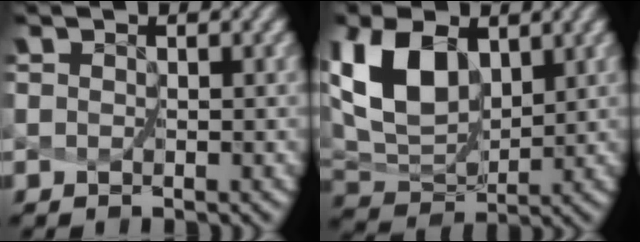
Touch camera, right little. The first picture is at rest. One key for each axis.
{"total": 6.9, "fx": 2.8, "fy": 4.2, "fz": 4.7, "tx": -0.110, "ty": -0.005, "tz": 0.056}